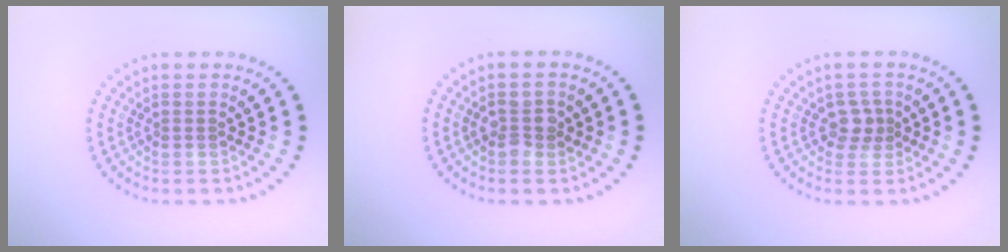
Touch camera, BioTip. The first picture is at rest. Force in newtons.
{"total": 2.0, "press": 1.9, "slide": 0.2}
{"total": 1.8, "press": 1.5, "slide": 1.0}